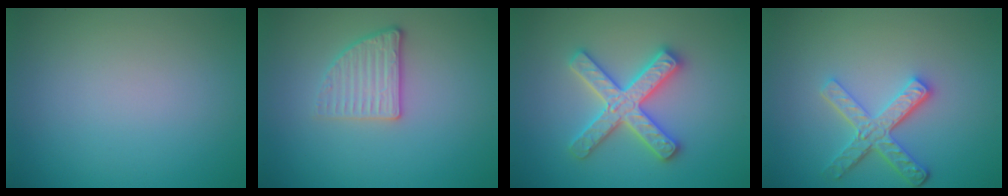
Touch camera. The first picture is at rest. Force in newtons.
{"total": 2.6, "press": 2.3, "slide": 1.2}
{"total": 5.1, "press": 5.0, "slide": 0.7}
{"total": 4.2, "press": 3.3, "slide": 2.7}